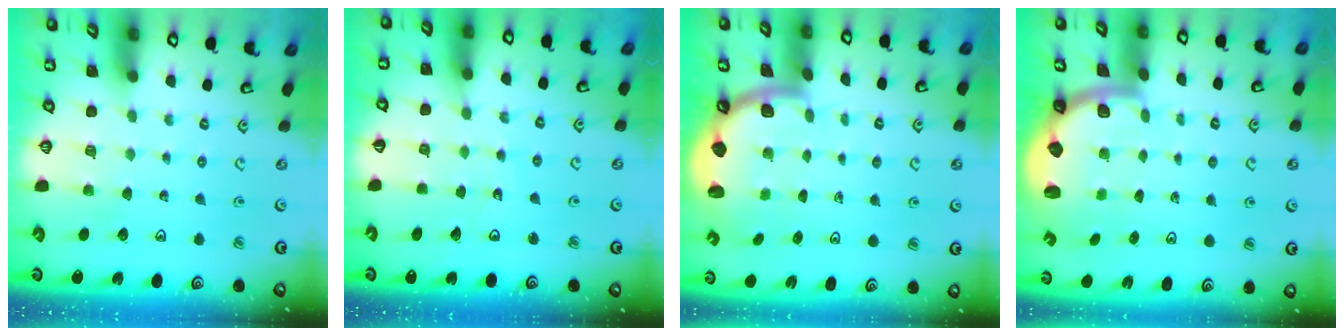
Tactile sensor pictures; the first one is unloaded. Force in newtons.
{"total": 6.3, "press": 6.2, "slide": 0.8}
{"total": 1.8, "press": 1.8, "slide": 0.1}
{"total": 2.0, "press": 2.0, "slide": 0.5}